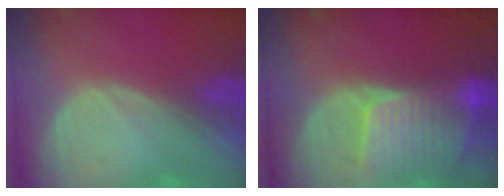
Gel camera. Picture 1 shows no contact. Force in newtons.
{"total": 8.5, "press": 7.7, "slide": 3.6}